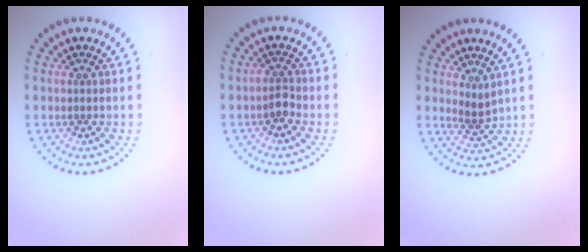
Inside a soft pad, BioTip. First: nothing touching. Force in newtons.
{"total": 1.5, "press": 1.2, "slide": 0.9}
{"total": 1.6, "press": 1.1, "slide": 1.2}